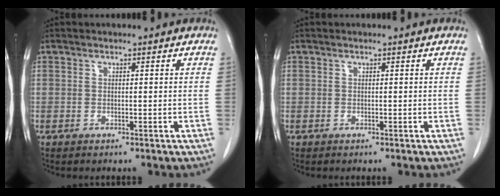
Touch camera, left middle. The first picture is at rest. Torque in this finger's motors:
{"motor_torque": [0.64, -0.84, 0.06, 0.01]}